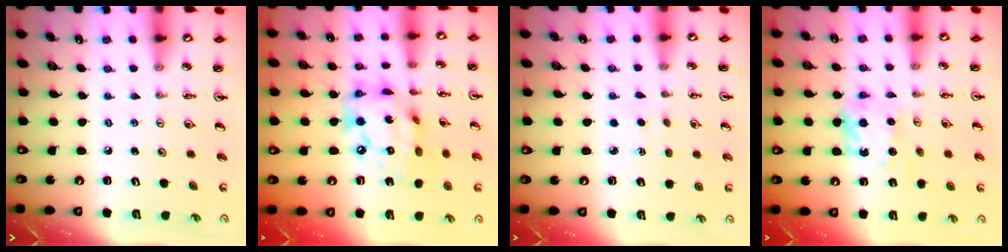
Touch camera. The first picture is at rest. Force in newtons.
{"total": 16.5, "press": 16.4, "slide": 1.4}
{"total": 1.5, "press": 1.5, "slide": 0.2}
{"total": 8.7, "press": 8.7, "slide": 0.5}